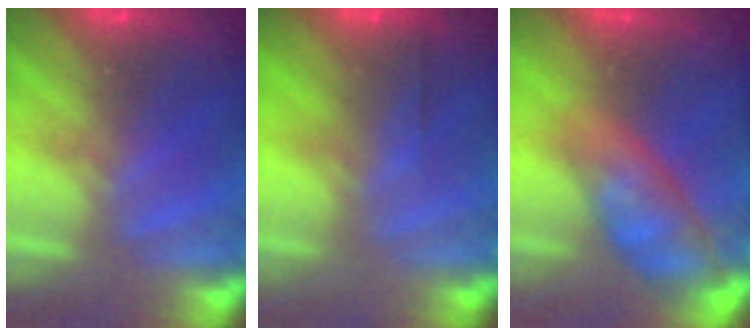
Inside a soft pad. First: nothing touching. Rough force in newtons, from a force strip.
{"total": 2.6}
{"total": 4.6}